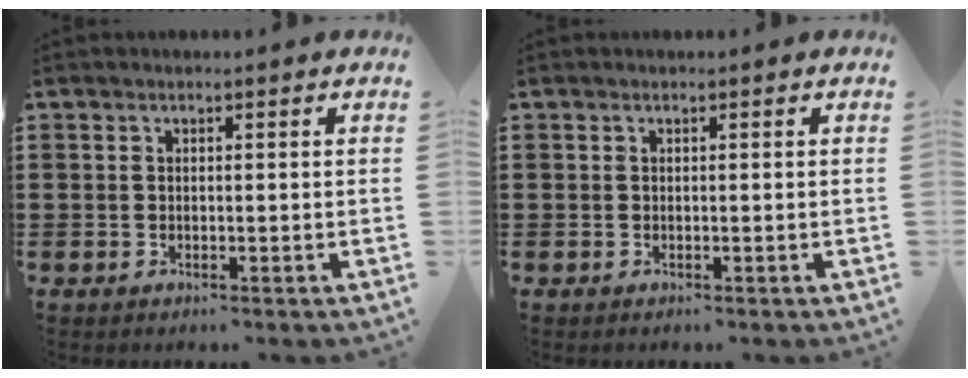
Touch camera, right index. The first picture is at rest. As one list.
[{"total": 0.0}]